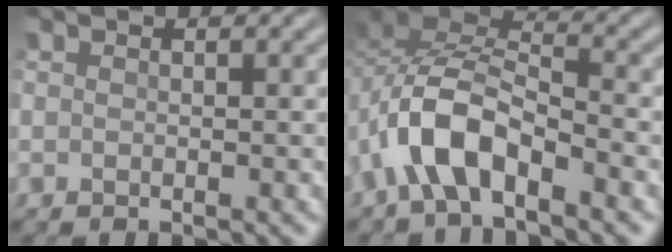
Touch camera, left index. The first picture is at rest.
{"total": 6.1, "force": [-3.1, 2.4, 4.6], "torque": [-0.086, 0.012, -0.062]}